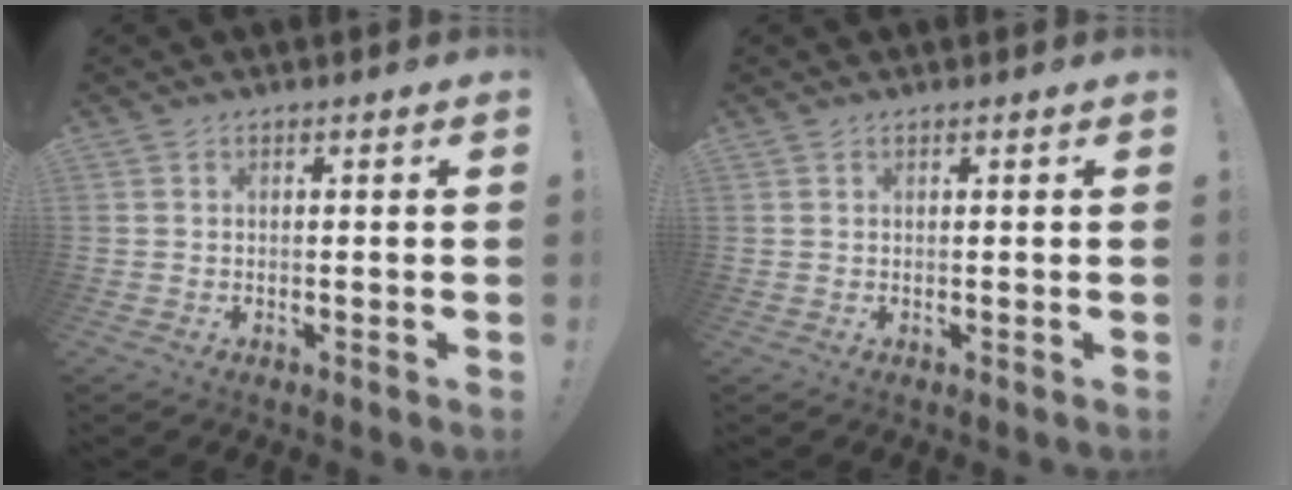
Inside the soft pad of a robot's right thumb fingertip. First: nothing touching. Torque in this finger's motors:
{"motor_torque": [-0.43, 0.43, 0.59, 0.61, 0.00]}